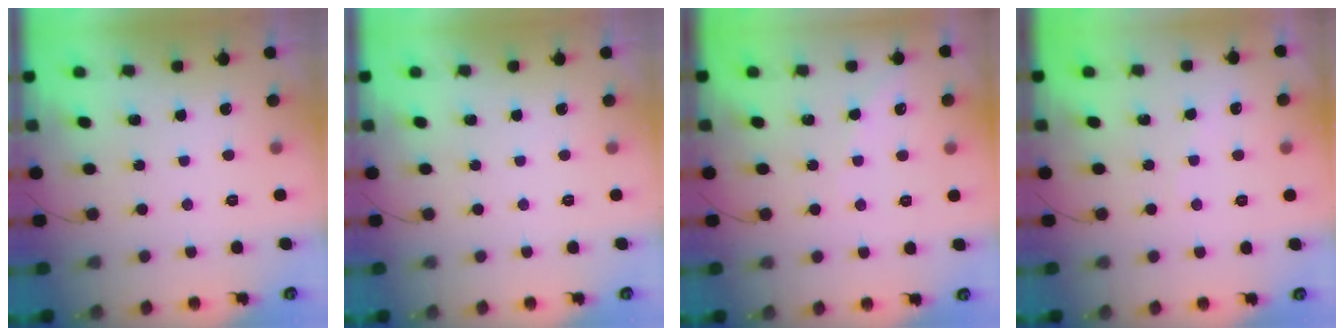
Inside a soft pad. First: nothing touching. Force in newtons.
{"total": 0.0}
{"total": 3.2, "press": 3.1, "slide": 0.5}
{"total": 1.8, "press": 1.7, "slide": 0.3}